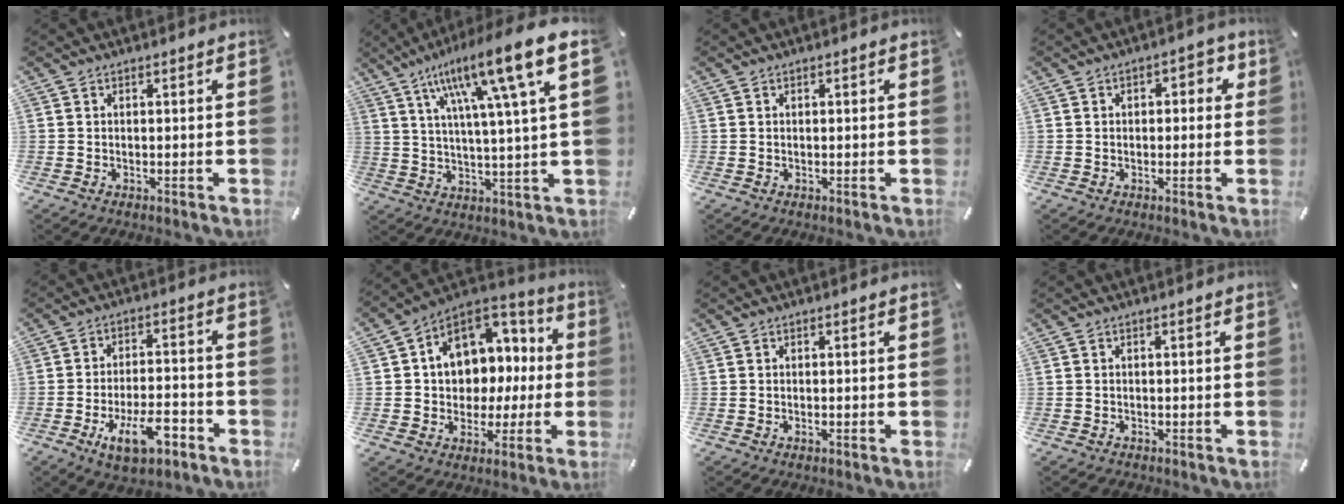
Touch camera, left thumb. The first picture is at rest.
{"total": 17.9, "force": [9.1, 1.9, 15.2], "torque": [-0.272, -0.037, 0.130]}
{"total": 0.0}
{"total": 2.8, "force": [-0.2, 2.1, 1.9], "torque": [-0.022, 0.007, -0.012]}
{"total": 12.0, "force": [-6.0, 5.3, 9.0], "torque": [-0.152, 0.023, -0.102]}
{"total": 11.3, "force": [2.0, 10.2, 4.6], "torque": [-0.070, -0.023, 0.047]}
{"total": 0.6, "force": [-0.3, 0.1, 0.5], "torque": [-0.009, -0.005, -0.003]}
{"total": 0.6, "force": [-0.5, 0.2, 0.1], "torque": [-0.003, 0.000, -0.011]}